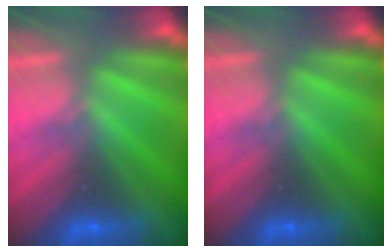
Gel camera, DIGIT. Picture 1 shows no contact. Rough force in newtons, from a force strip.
{"total": 0.0}